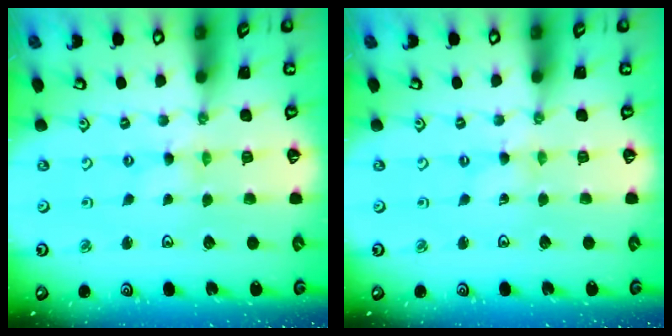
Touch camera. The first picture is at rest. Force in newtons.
{"total": 0.0}